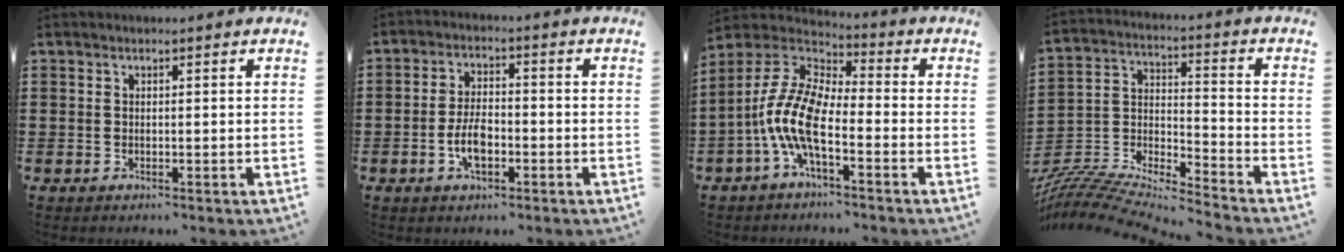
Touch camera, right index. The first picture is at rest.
{"total": 5.6, "force": [-1.8, 2.8, 4.6], "torque": [-0.106, 0.002, -0.038]}
{"total": 10.8, "force": [-4.0, 3.9, 9.3], "torque": [-0.238, -0.018, -0.088]}
{"total": 7.2, "force": [-7.0, 0.6, 1.5], "torque": [-0.047, -0.011, -0.148]}